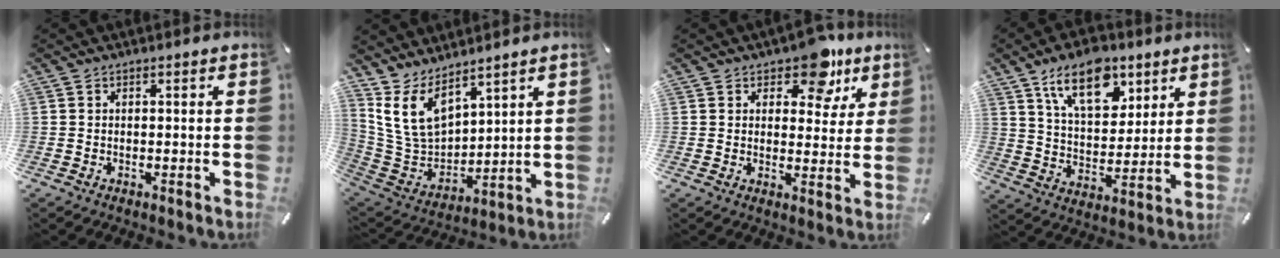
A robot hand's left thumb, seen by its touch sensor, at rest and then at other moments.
{"total": 11.8, "force": [7.2, 7.5, 5.7], "torque": [-0.126, -0.039, 0.146]}
{"total": 10.4, "force": [7.3, 5.3, 5.1], "torque": [-0.045, -0.047, 0.122]}
{"total": 15.2, "force": [8.6, 8.7, 9.0], "torque": [-0.143, -0.025, 0.152]}